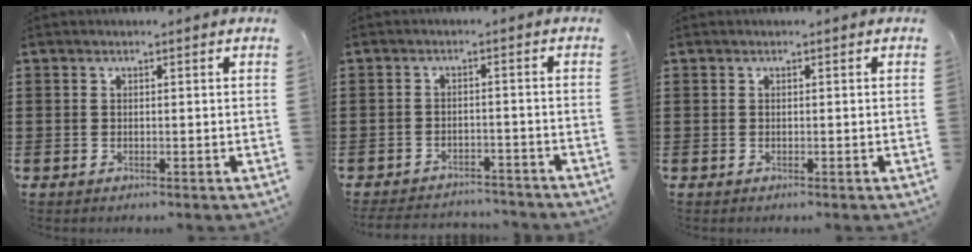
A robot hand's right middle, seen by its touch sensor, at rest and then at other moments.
{"total": 3.1, "force": [-3.0, 0.3, 0.3], "torque": [-0.010, -0.002, -0.064]}
{"total": 0.0}